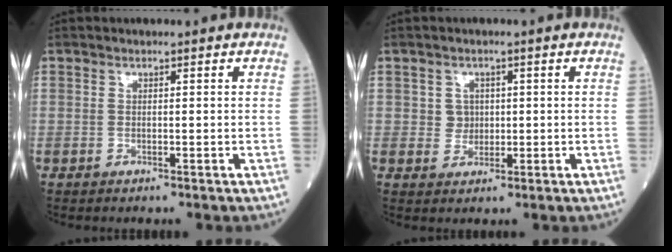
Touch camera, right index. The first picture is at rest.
{"total": 2.5, "force": [0.3, 2.4, 0.6], "torque": [-0.003, 0.002, 0.005]}